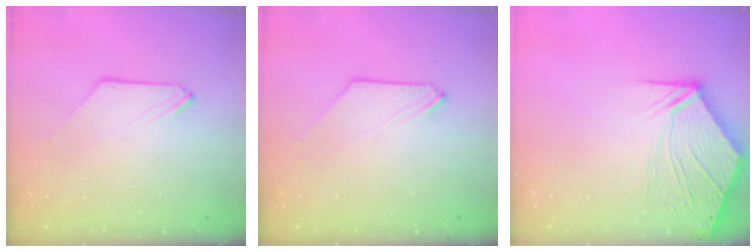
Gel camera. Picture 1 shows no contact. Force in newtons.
{"total": 0.0}
{"total": 10.5, "press": 10.4, "slide": 1.2}